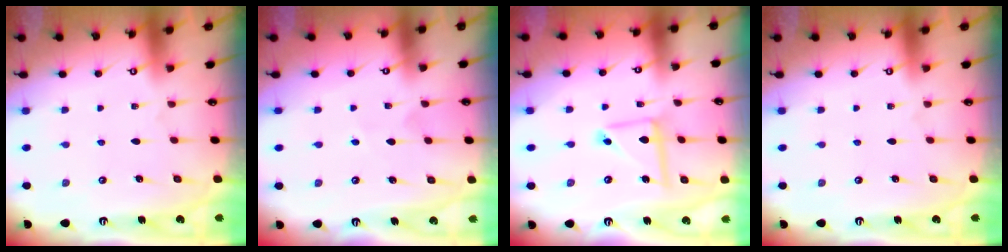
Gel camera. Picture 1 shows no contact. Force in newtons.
{"total": 1.8, "press": 1.8, "slide": 0.4}
{"total": 8.4, "press": 8.4, "slide": 0.8}
{"total": 0.0}